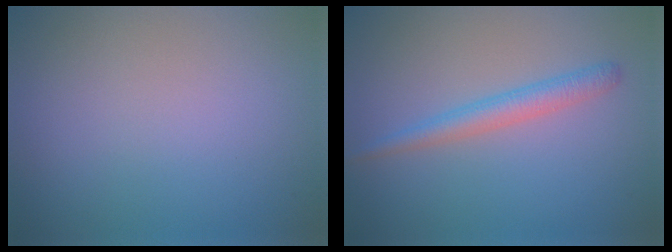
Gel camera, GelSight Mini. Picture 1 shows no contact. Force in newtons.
{"total": 2.2, "press": 2.2, "slide": 0.1}